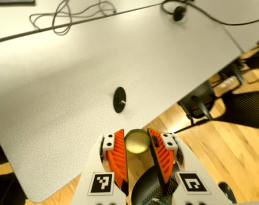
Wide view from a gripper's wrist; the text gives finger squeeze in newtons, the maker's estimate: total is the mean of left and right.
{"total": 9.0, "left": 9.0, "right": 8.9}